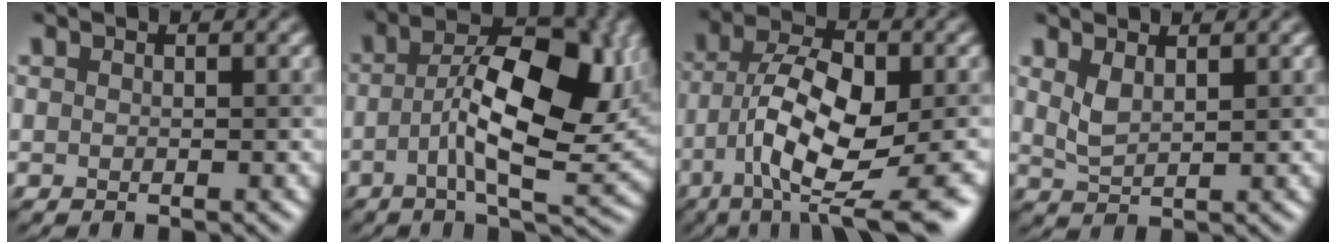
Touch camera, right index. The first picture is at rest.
{"total": 11.8, "force": [-0.2, 4.9, 10.8], "torque": [-0.172, 0.007, -0.005]}
{"total": 10.7, "force": [-4.1, 4.0, 9.1], "torque": [-0.148, 0.005, -0.068]}
{"total": 1.8, "force": [1.1, 0.6, 1.3], "torque": [-0.035, -0.003, 0.029]}